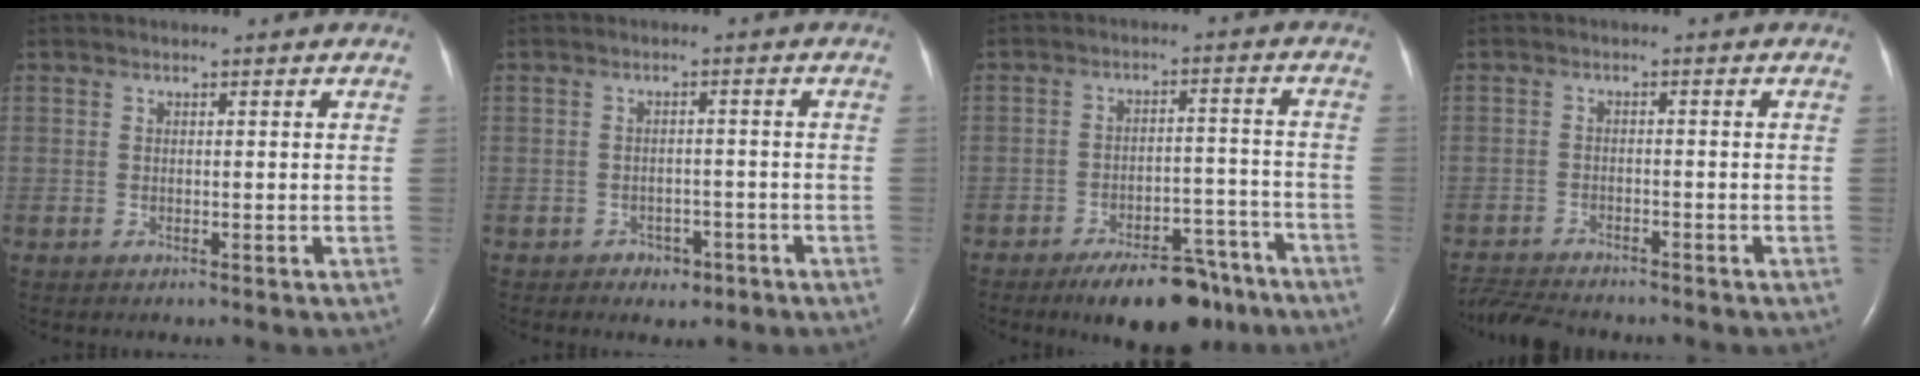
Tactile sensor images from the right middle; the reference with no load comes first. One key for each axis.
{"total": 2.8, "fx": -1.8, "fy": 1.9, "fz": 1.0, "tx": -0.013, "ty": 0.007, "tz": -0.017}
{"total": 11.5, "fx": -8.9, "fy": 4.1, "fz": 6.0, "tx": -0.074, "ty": 0.014, "tz": -0.135}
{"total": 7.0, "fx": -6.7, "fy": 0.9, "fz": 2.1, "tx": -0.040, "ty": -0.015, "tz": -0.111}